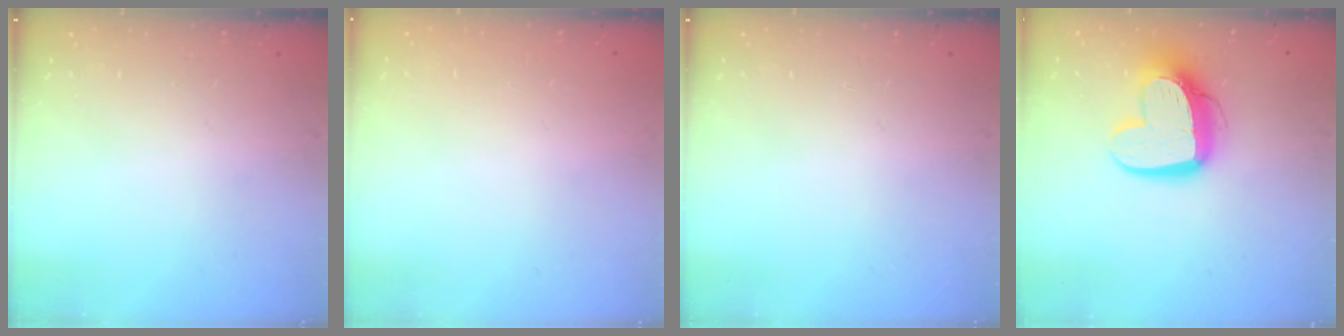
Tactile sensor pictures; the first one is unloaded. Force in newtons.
{"total": 0.0}
{"total": 0.0}
{"total": 14.0, "press": 13.9, "slide": 1.3}